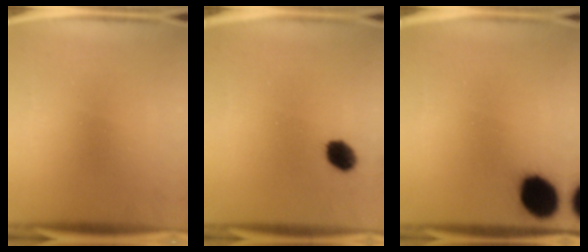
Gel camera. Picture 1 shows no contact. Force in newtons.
{"total": 5.3}
{"total": 15.8}